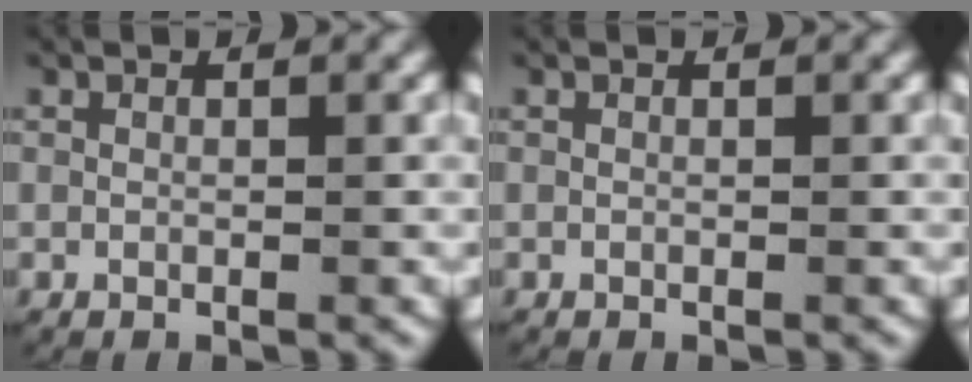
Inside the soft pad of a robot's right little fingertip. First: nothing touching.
{"total": 0.0}